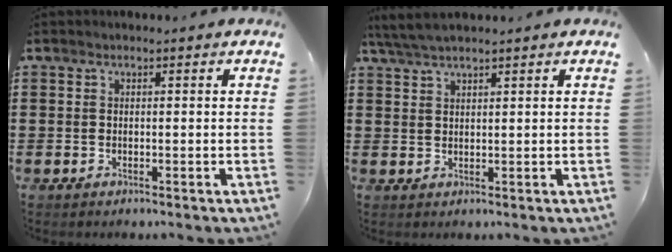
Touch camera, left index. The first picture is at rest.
{"total": 3.0, "force": [2.5, 0.2, 1.6], "torque": [-0.038, 0.002, 0.048]}